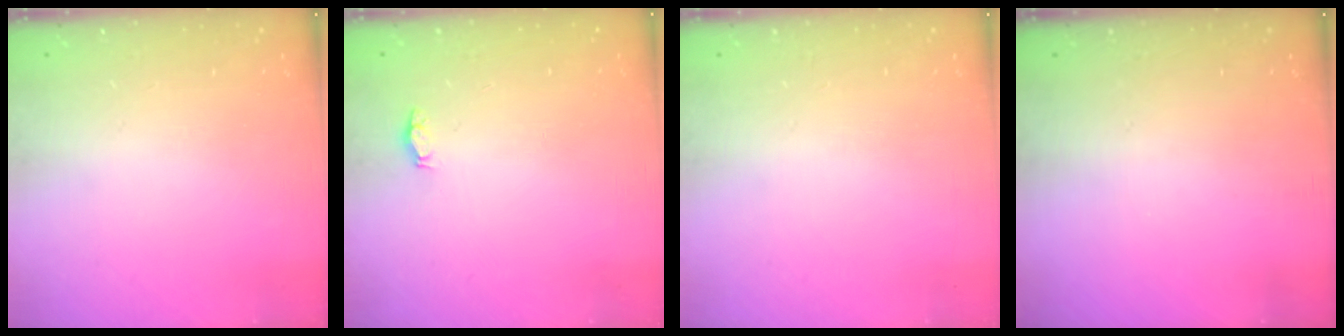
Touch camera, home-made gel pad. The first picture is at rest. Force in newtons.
{"total": 2.9, "press": 2.7, "slide": 1.1}
{"total": 0.0}
{"total": 0.0}